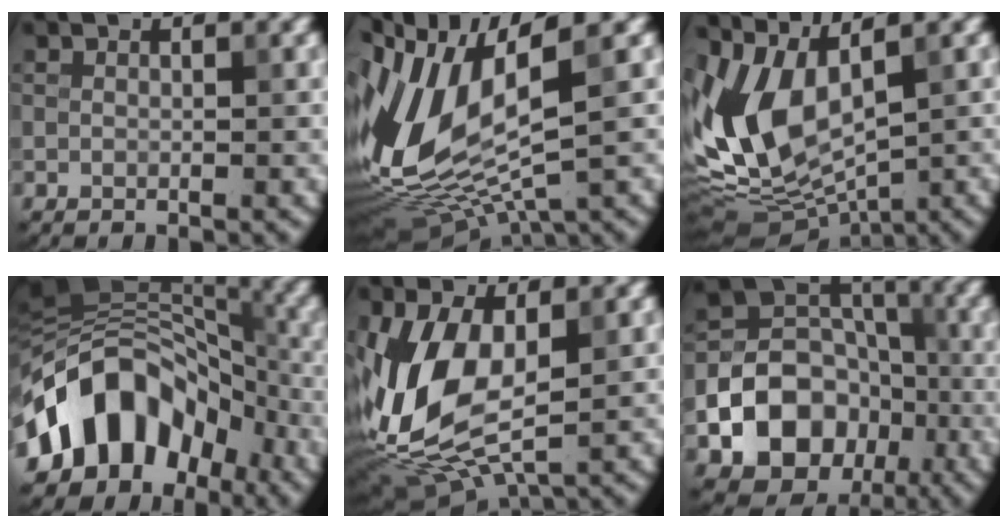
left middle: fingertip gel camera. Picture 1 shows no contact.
{"total": 11.6, "force": [1.9, 5.2, 10.2], "torque": [-0.231, -0.009, 0.038]}
{"total": 9.4, "force": [0.9, 5.3, 7.8], "torque": [-0.184, -0.014, 0.020]}
{"total": 12.1, "force": [-5.1, 8.3, 7.2], "torque": [-0.106, 0.027, -0.106]}
{"total": 10.5, "force": [-0.9, 5.6, 8.8], "torque": [-0.210, -0.009, -0.021]}
{"total": 12.2, "force": [-4.2, 10.0, 5.7], "torque": [-0.096, -0.019, -0.094]}